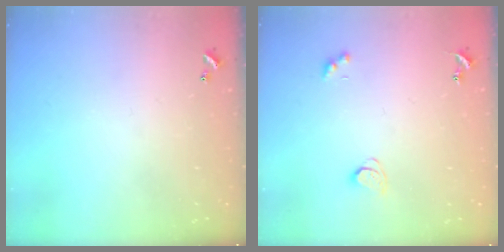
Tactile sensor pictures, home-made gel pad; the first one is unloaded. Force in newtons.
{"total": 1.7, "press": 1.6, "slide": 0.4}